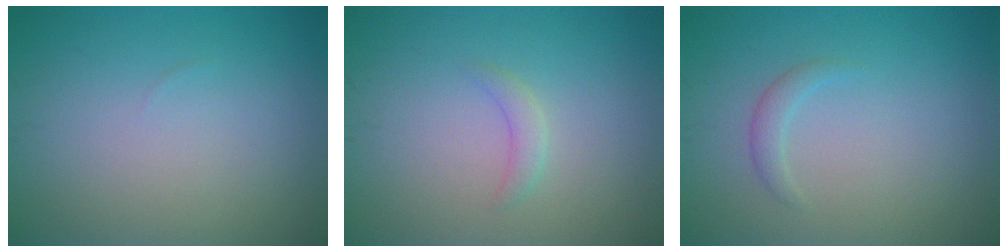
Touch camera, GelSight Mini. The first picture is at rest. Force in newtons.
{"total": 1.2, "press": 1.2, "slide": 0.0}
{"total": 1.2, "press": 1.2, "slide": 0.1}